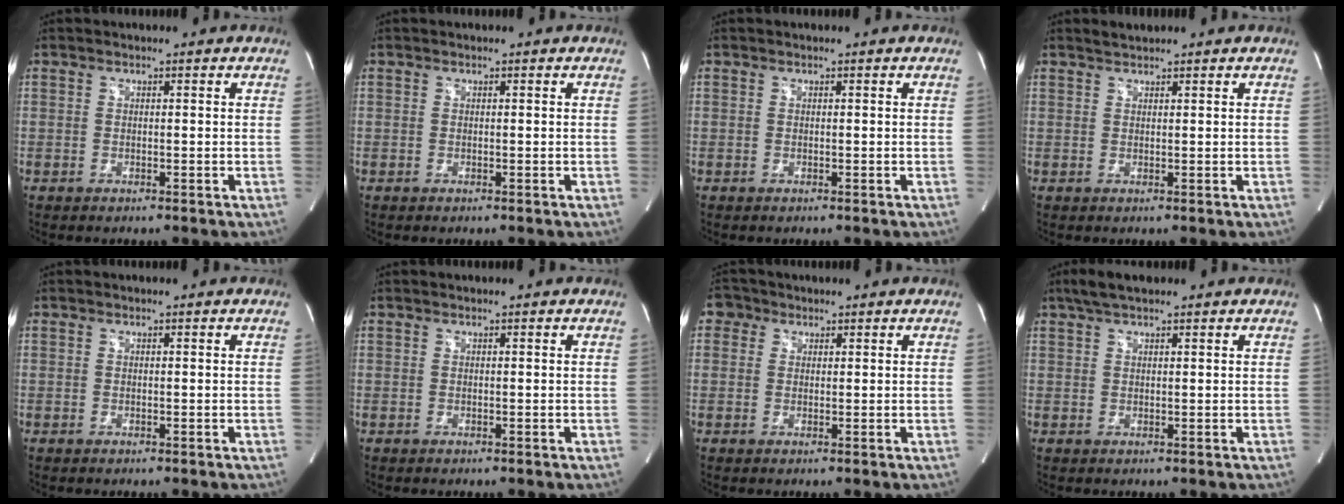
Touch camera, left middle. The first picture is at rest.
{"total": 0.0}
{"total": 0.0}
{"total": 1.2, "force": [1.2, 0.1, 0.2], "torque": [-0.012, 0.007, 0.027]}
{"total": 0.0}
{"total": 0.0}
{"total": 2.8, "force": [1.3, 2.4, 0.5], "torque": [-0.007, 0.010, 0.018]}
{"total": 3.9, "force": [3.0, 0.9, 2.3], "torque": [-0.051, 0.021, 0.056]}